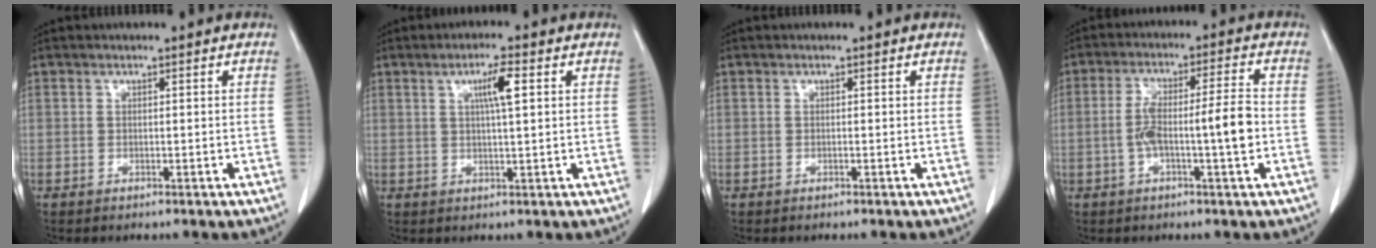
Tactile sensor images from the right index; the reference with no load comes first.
{"total": 4.5, "force": [1.5, 0.2, 4.2], "torque": [-0.073, 0.002, 0.024]}
{"total": 0.0}
{"total": 8.3, "force": [-1.6, 0.4, 8.1], "torque": [-0.151, 0.016, -0.028]}